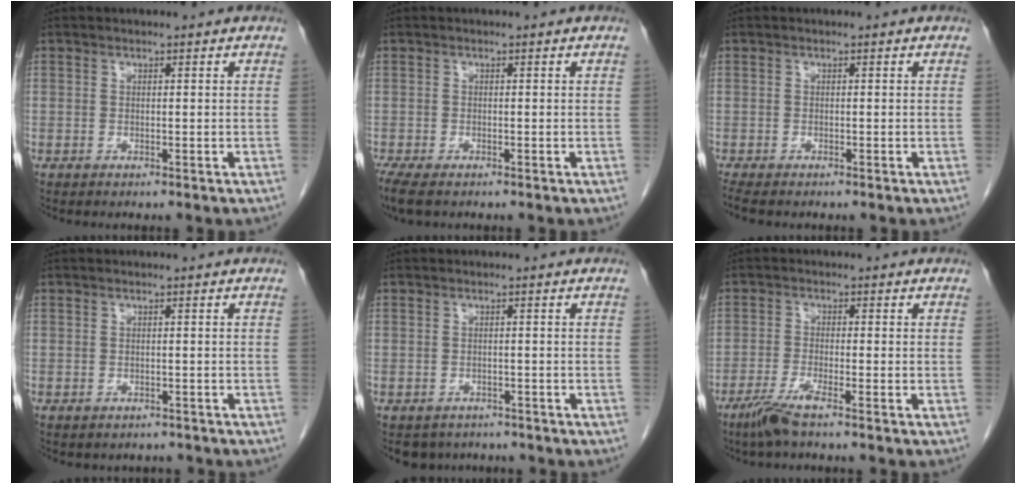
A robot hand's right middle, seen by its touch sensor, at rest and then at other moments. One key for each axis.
{"total": 4.9, "fx": -3.6, "fy": 1.8, "fz": 2.8, "tx": -0.060, "ty": -0.016, "tz": -0.059}
{"total": 2.5, "fx": -2.1, "fy": 0.6, "fz": 1.2, "tx": -0.025, "ty": -0.009, "tz": -0.033}
{"total": 2.1, "fx": -1.7, "fy": 1.1, "fz": 0.1, "tx": -0.004, "ty": 0.002, "tz": -0.023}
{"total": 4.2, "fx": -3.6, "fy": 2.3, "fz": 0.2, "tx": 0.004, "ty": 0.005, "tz": -0.047}
{"total": 4.1, "fx": -3.0, "fy": -0.2, "fz": 2.8, "tx": -0.064, "ty": -0.011, "tz": -0.064}